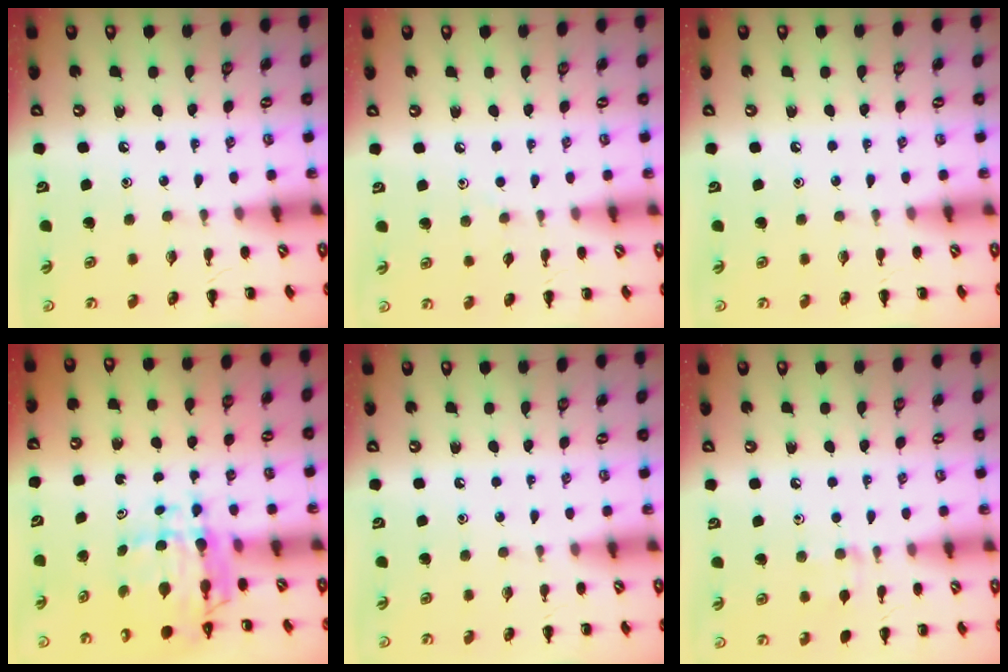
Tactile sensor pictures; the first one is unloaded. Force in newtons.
{"total": 3.5, "press": 3.3, "slide": 1.2}
{"total": 0.0}
{"total": 7.5, "press": 7.0, "slide": 2.7}
{"total": 0.0}
{"total": 6.3, "press": 6.0, "slide": 2.2}